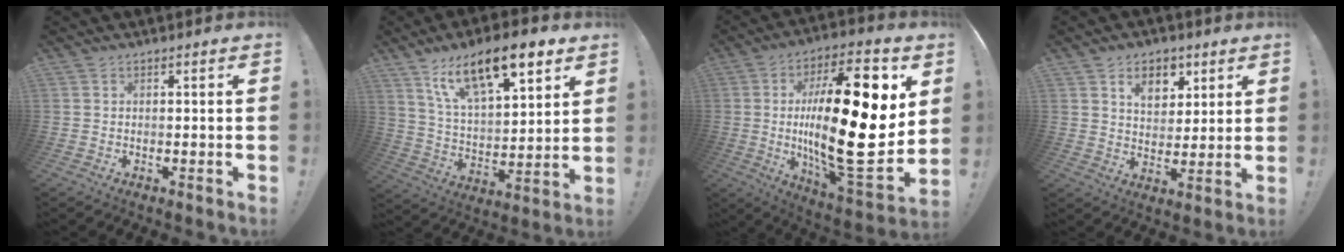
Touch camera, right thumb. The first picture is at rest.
{"total": 18.0, "force": [11.2, 6.9, 12.4], "torque": [-0.202, -0.062, 0.190]}
{"total": 30.8, "force": [2.8, 10.9, 28.7], "torque": [-0.496, -0.025, 0.047]}
{"total": 9.3, "force": [4.9, 6.4, 4.5], "torque": [-0.055, -0.021, 0.090]}